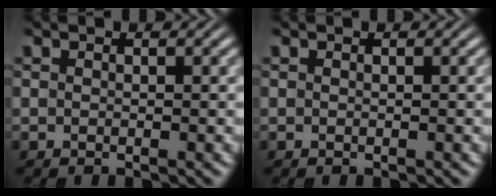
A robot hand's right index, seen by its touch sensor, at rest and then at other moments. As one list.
[{"total": 0.0}]